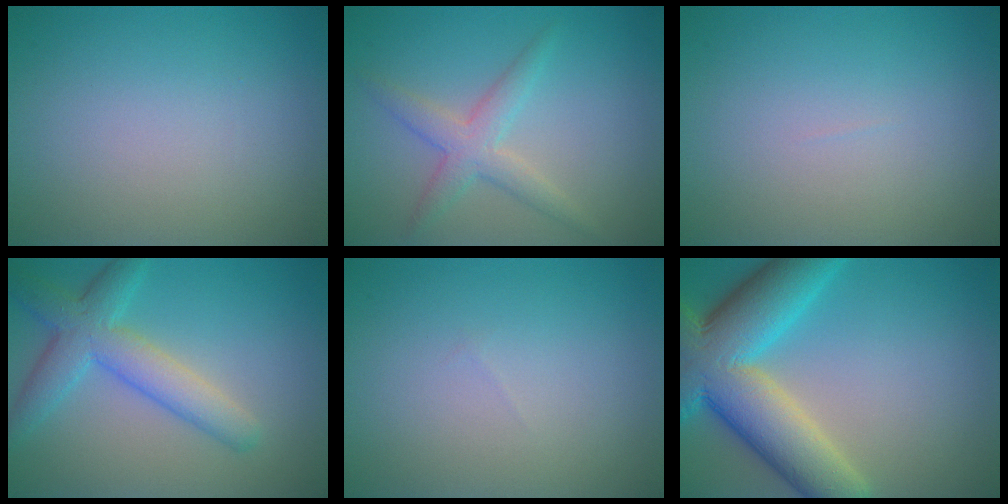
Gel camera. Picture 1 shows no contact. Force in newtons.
{"total": 3.1, "press": 3.1, "slide": 0.1}
{"total": 0.0}
{"total": 5.2, "press": 5.2, "slide": 0.1}
{"total": 0.0}
{"total": 12.3, "press": 12.3, "slide": 0.8}